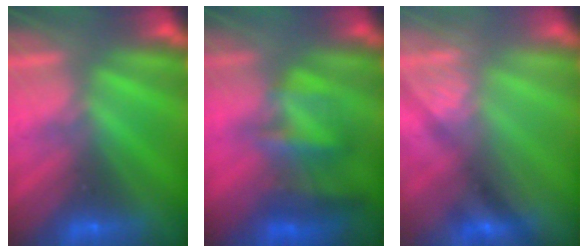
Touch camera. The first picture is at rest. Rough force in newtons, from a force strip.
{"total": 4.7}
{"total": 2.7}